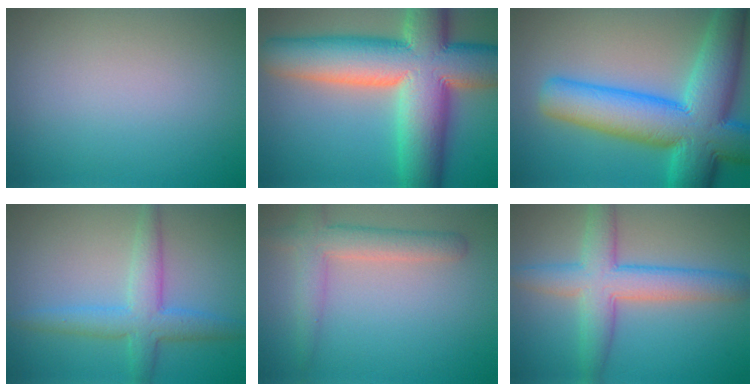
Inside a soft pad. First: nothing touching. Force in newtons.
{"total": 15.7, "press": 15.7, "slide": 1.1}
{"total": 13.2, "press": 13.2, "slide": 0.6}
{"total": 4.1, "press": 4.1, "slide": 0.0}
{"total": 3.7, "press": 3.7, "slide": 0.2}
{"total": 6.1, "press": 6.1, "slide": 0.2}